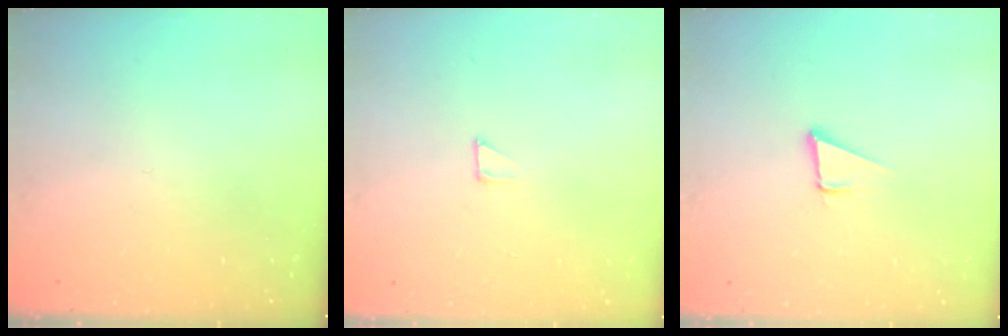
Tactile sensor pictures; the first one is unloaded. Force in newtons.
{"total": 2.1, "press": 2.1, "slide": 0.1}
{"total": 3.4, "press": 2.6, "slide": 2.2}